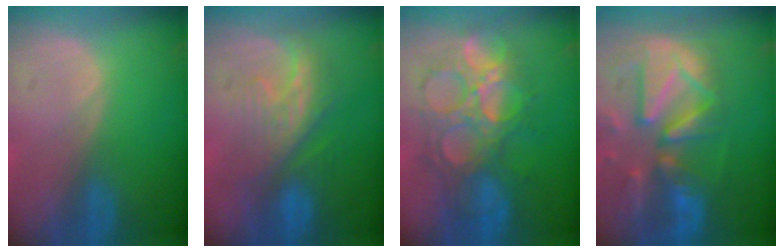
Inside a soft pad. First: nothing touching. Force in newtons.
{"total": 8.0, "press": 7.9, "slide": 1.5}
{"total": 10.0, "press": 10.0, "slide": 0.7}
{"total": 13.0, "press": 11.3, "slide": 6.4}